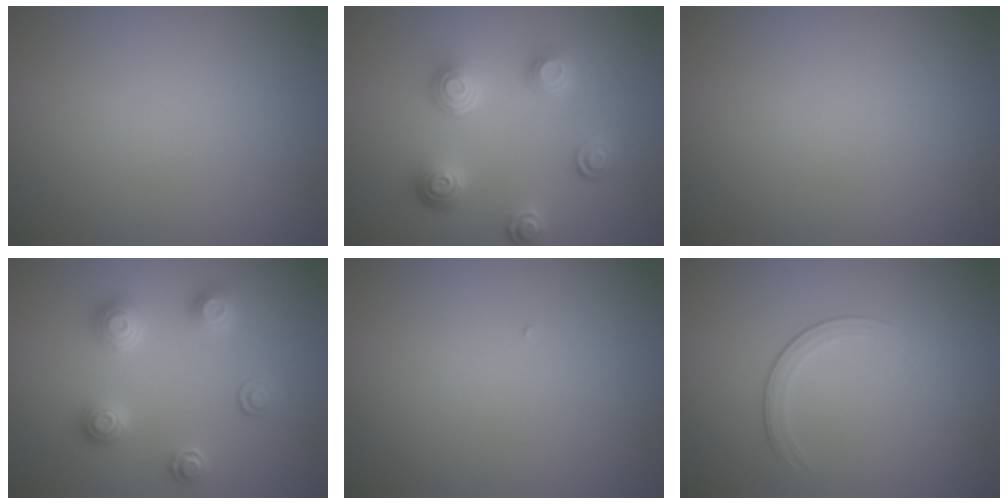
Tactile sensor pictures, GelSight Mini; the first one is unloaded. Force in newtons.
{"total": 4.4, "press": 3.4, "slide": 2.8}
{"total": 0.0}
{"total": 2.9, "press": 2.8, "slide": 0.3}
{"total": 0.0}
{"total": 1.7, "press": 0.9, "slide": 1.4}